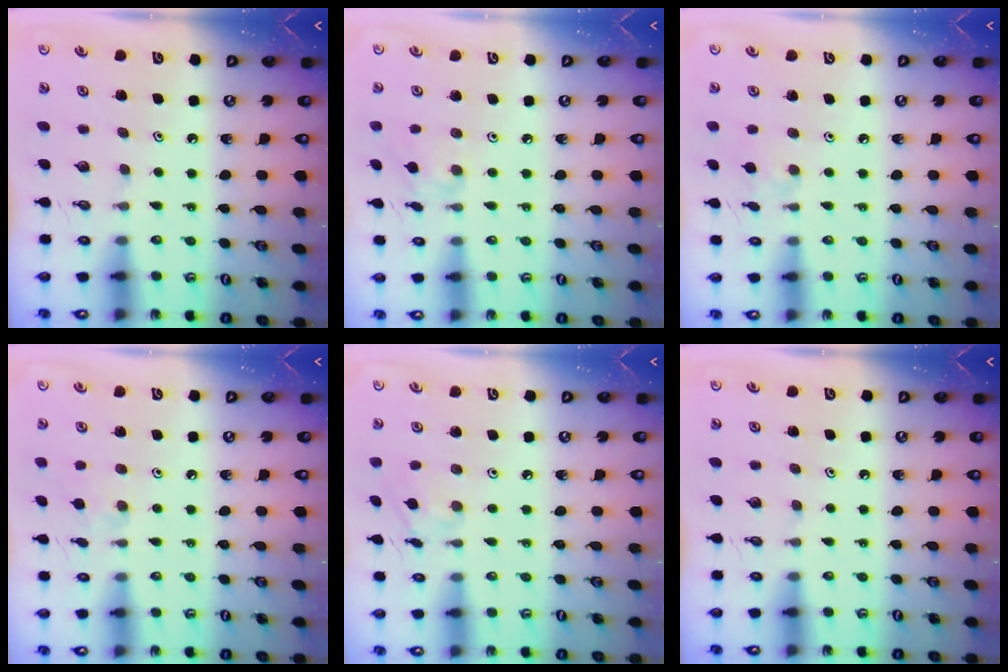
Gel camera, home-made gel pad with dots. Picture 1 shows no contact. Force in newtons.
{"total": 3.0, "press": 2.9, "slide": 0.6}
{"total": 2.6, "press": 2.5, "slide": 0.5}
{"total": 4.3, "press": 4.3, "slide": 0.7}
{"total": 4.5, "press": 4.5, "slide": 0.5}
{"total": 0.0}